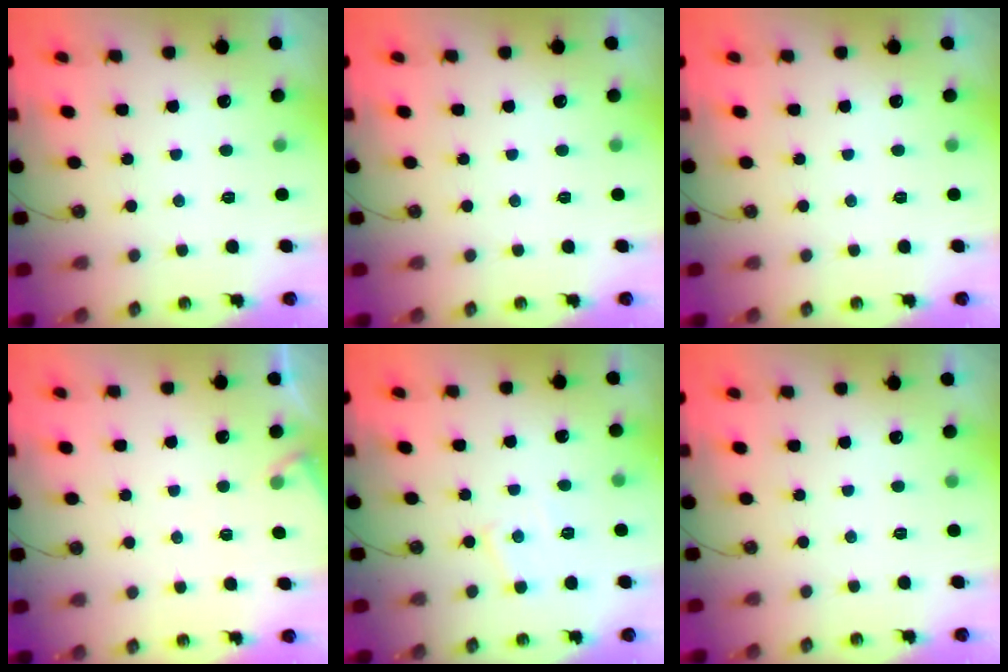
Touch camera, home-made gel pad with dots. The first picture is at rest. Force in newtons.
{"total": 0.0}
{"total": 0.0}
{"total": 3.8, "press": 3.8, "slide": 0.6}
{"total": 6.3, "press": 6.3, "slide": 0.3}
{"total": 0.0}